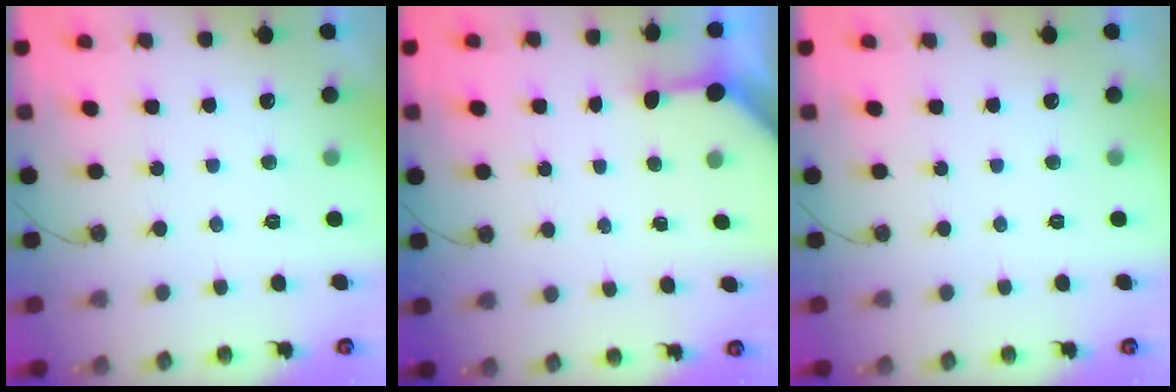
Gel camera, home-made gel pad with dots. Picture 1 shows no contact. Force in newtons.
{"total": 3.5, "press": 3.5, "slide": 0.3}
{"total": 0.0}